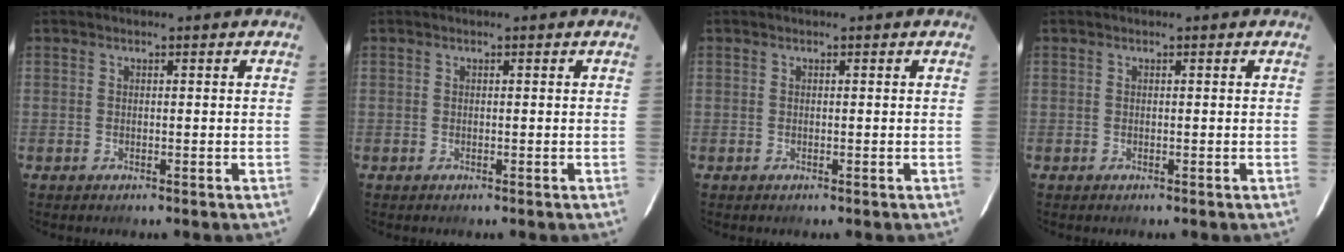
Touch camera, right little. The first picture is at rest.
{"total": 0.0}
{"total": 0.0}
{"total": 0.0}